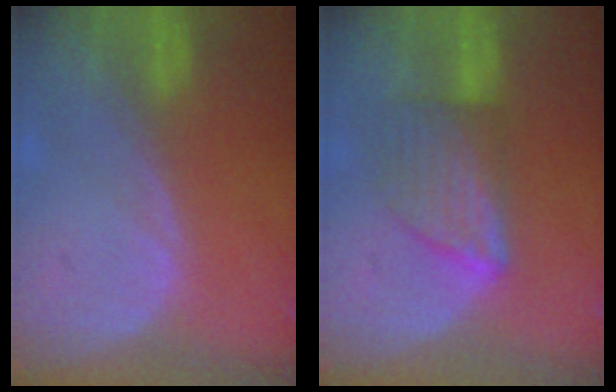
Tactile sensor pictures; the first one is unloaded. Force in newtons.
{"total": 5.8, "press": 5.6, "slide": 1.5}